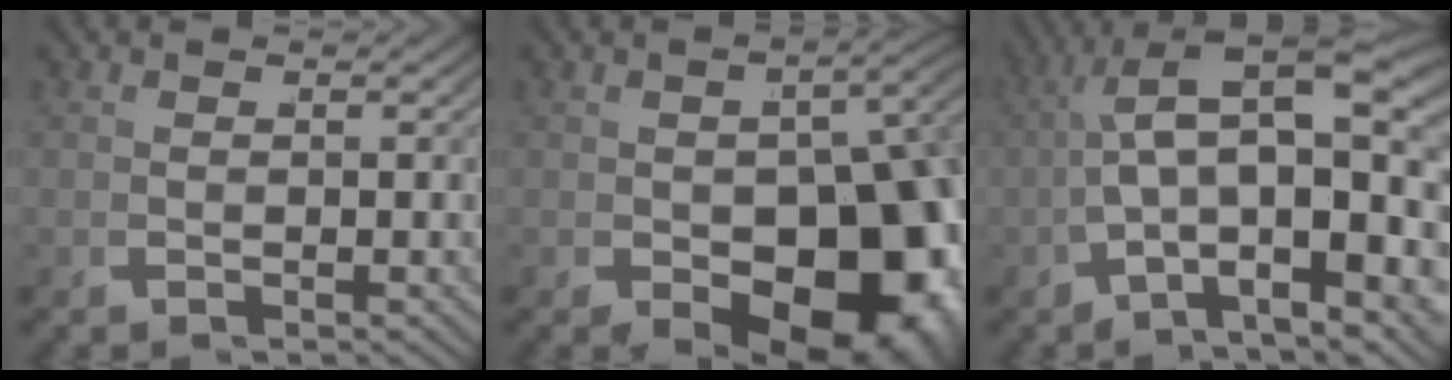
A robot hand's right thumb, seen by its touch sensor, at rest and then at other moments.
{"total": 16.1, "force": [-3.0, 9.8, 12.3], "torque": [-0.174, -0.063, -0.009]}
{"total": 12.8, "force": [1.1, 6.5, 11.0], "torque": [-0.197, -0.028, 0.030]}